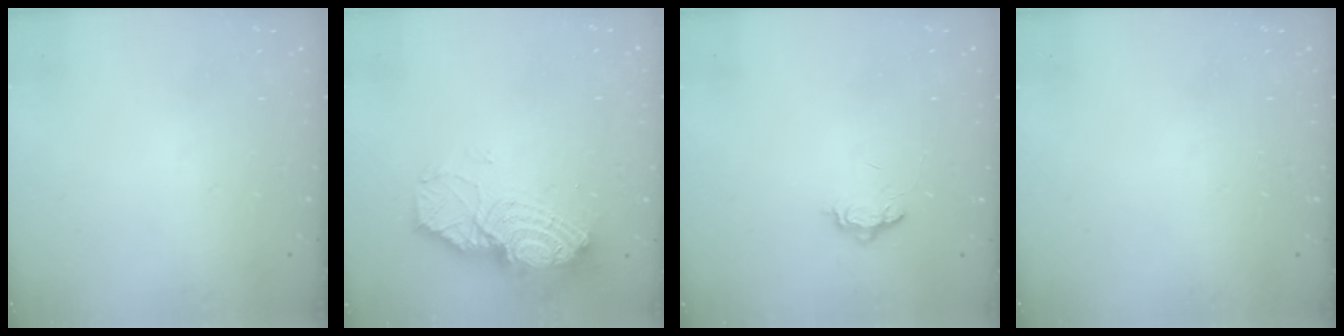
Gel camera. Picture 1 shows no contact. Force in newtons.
{"total": 15.1, "press": 15.0, "slide": 1.5}
{"total": 3.7, "press": 3.7, "slide": 0.5}
{"total": 0.0}